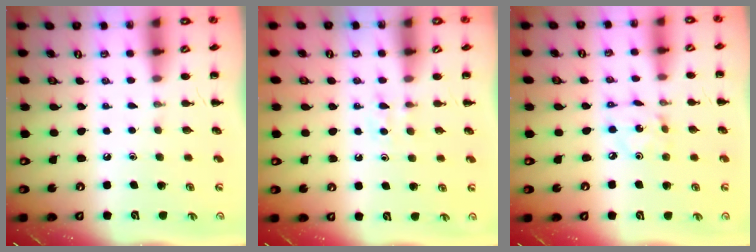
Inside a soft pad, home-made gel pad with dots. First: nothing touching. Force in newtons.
{"total": 3.5, "press": 3.3, "slide": 1.2}
{"total": 2.3, "press": 2.2, "slide": 0.3}